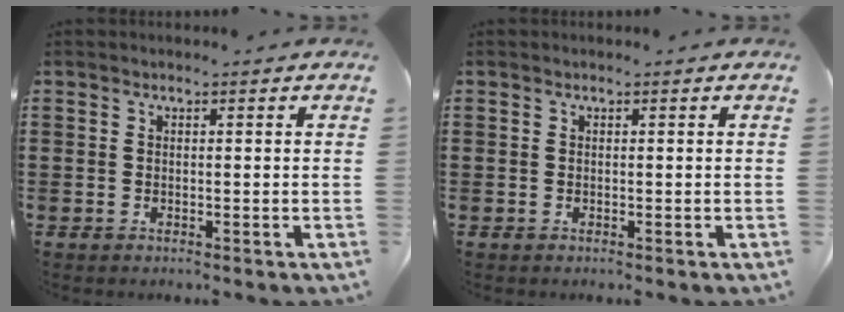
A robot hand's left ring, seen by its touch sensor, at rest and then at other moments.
{"total": 0.0}